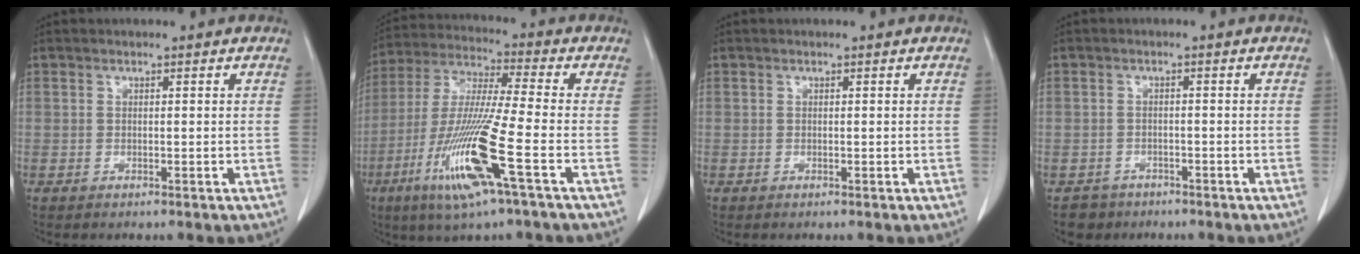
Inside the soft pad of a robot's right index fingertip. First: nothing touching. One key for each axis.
{"total": 15.6, "fx": -6.2, "fy": -0.3, "fz": 14.3, "tx": -0.300, "ty": -0.023, "tz": -0.122}
{"total": 0.0}
{"total": 2.9, "fx": -1.8, "fy": 2.2, "fz": -0.5, "tx": 0.007, "ty": 0.010, "tz": -0.029}